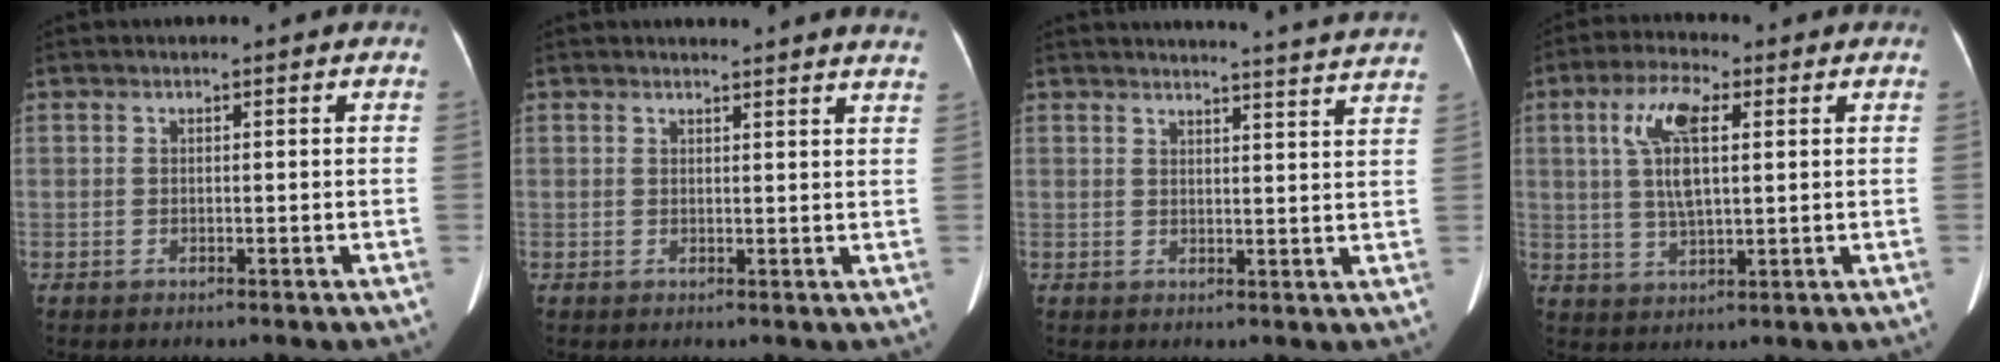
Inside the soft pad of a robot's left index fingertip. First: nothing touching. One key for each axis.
{"total": 9.0, "fx": 8.8, "fy": 0.0, "fz": 2.0, "tx": -0.014, "ty": -0.016, "tz": 0.075}
{"total": 15.7, "fx": 15.2, "fy": -1.1, "fz": 3.7, "tx": -0.050, "ty": -0.052, "tz": 0.164}
{"total": 8.7, "fx": 2.4, "fy": 2.3, "fz": 8.0, "tx": -0.170, "ty": 0.012, "tz": 0.047}